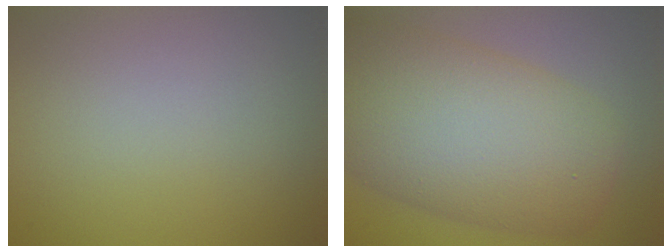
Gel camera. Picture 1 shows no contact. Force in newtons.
{"total": 11.0, "press": 11.0, "slide": 0.4}